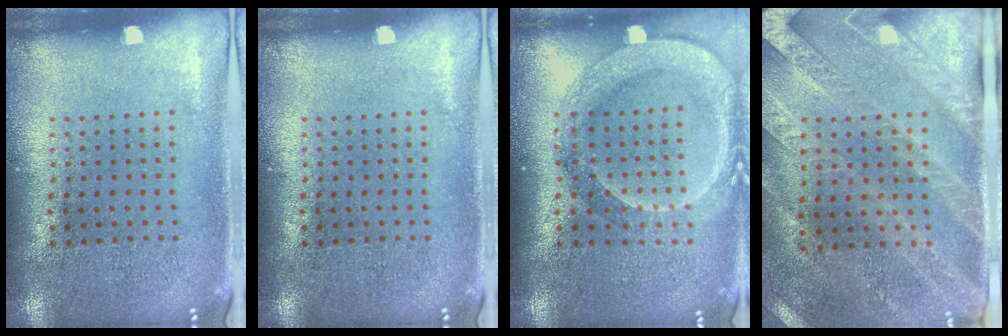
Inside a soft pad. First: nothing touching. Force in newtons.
{"total": 0.0}
{"total": 2.2, "press": 2.0, "slide": 1.1}
{"total": 2.6, "press": 2.3, "slide": 1.3}